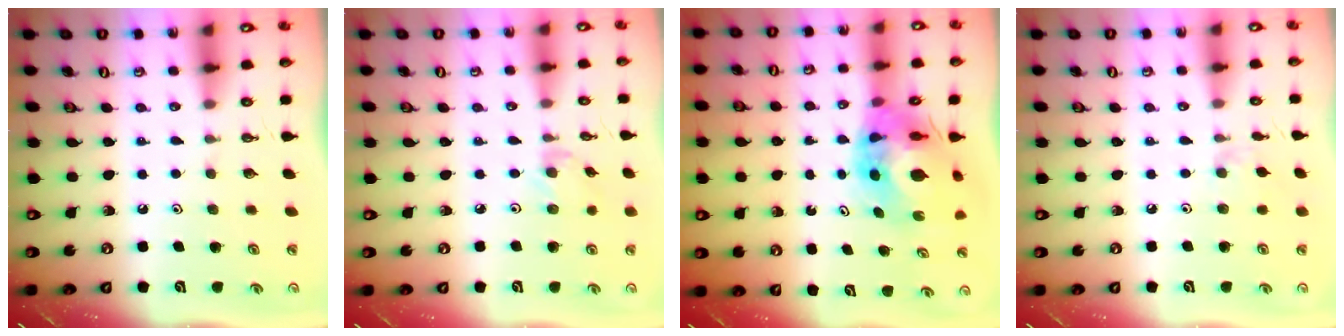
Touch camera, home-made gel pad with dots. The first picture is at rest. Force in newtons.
{"total": 3.2, "press": 3.1, "slide": 0.5}
{"total": 11.2, "press": 11.1, "slide": 1.5}
{"total": 2.6, "press": 2.6, "slide": 0.5}